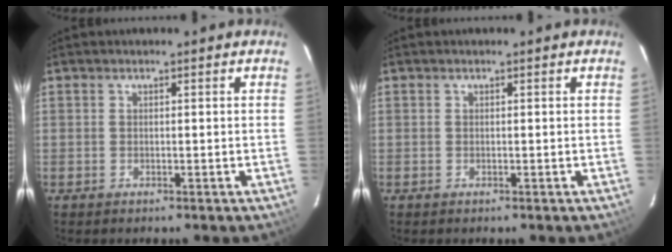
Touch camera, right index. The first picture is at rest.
{"total": 0.0}